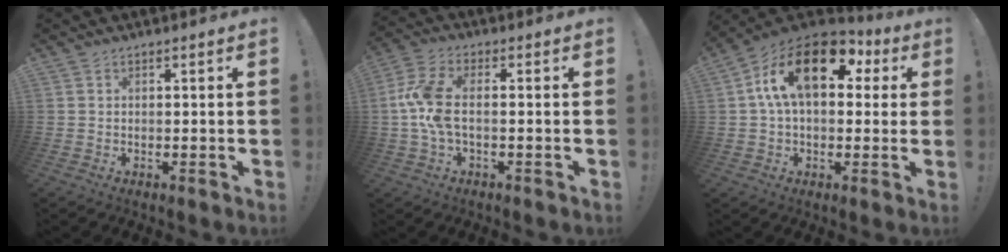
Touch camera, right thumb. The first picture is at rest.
{"total": 9.2, "force": [-0.6, 4.2, 8.1], "torque": [-0.178, 0.003, -0.008]}
{"total": 19.1, "force": [6.1, 10.1, 15.0], "torque": [-0.252, -0.011, 0.099]}